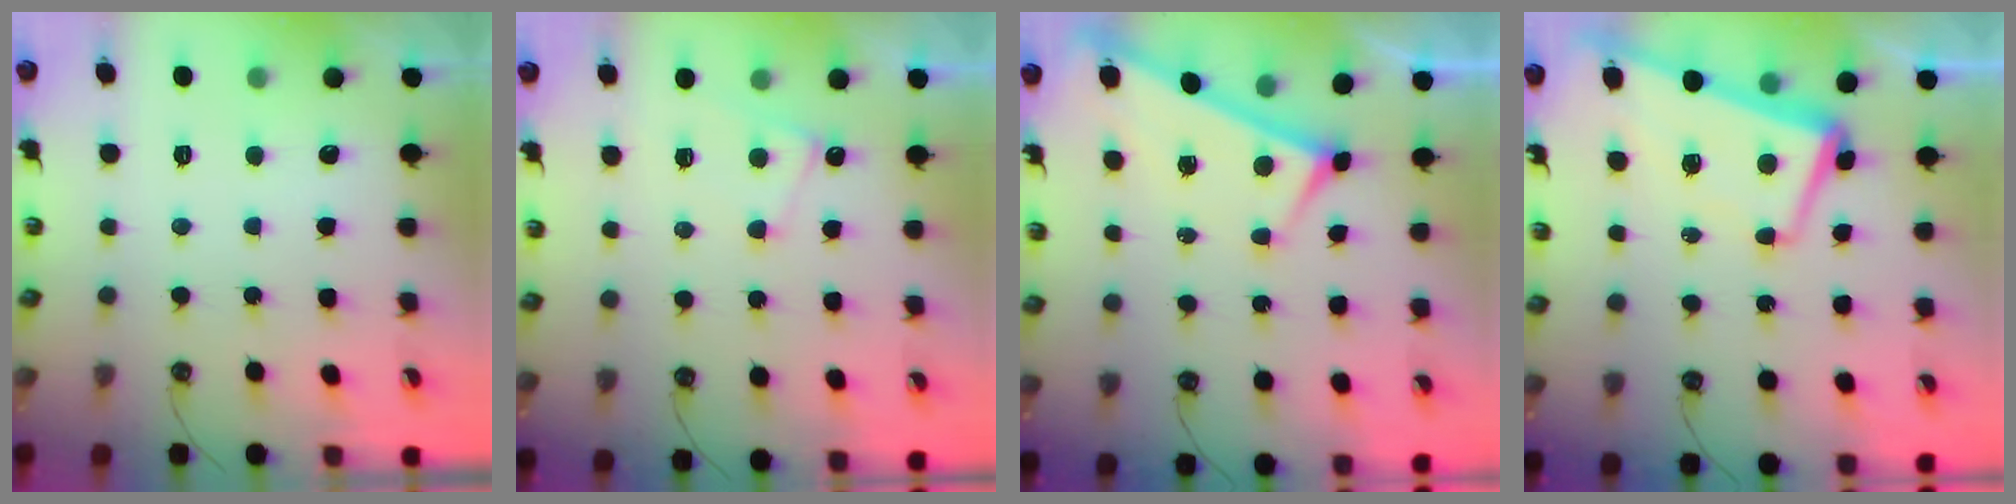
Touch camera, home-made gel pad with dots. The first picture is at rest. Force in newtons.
{"total": 1.5, "press": 1.4, "slide": 0.4}
{"total": 2.5, "press": 2.5, "slide": 0.6}
{"total": 1.2, "press": 0.0, "slide": 1.2}